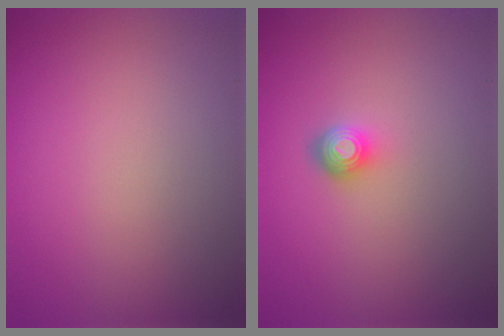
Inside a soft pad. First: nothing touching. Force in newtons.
{"total": 1.9, "press": 1.4, "slide": 1.3}